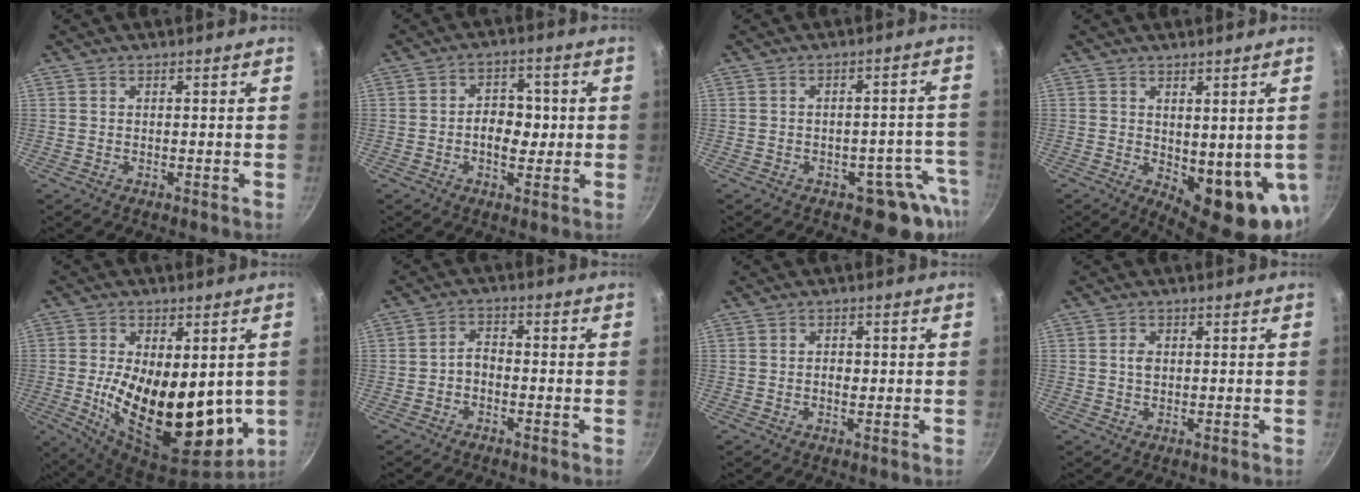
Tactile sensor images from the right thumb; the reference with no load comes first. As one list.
[{"total": 6.6, "force": [-0.4, 4.5, 4.8], "torque": [-0.044, 0.011, -0.011]}, {"total": 8.5, "force": [-5.0, 4.2, 5.5], "torque": [-0.036, 0.042, -0.058]}, {"total": 13.4, "force": [-3.5, 5.4, 11.8], "torque": [-0.130, -0.019, -0.027]}, {"total": 23.6, "force": [-2.6, 11.6, 20.4], "torque": [-0.301, -0.034, -0.006]}, {"total": 3.1, "force": [-1.2, 2.1, 2.1], "torque": [-0.027, 0.021, -0.031]}, {"total": 1.7, "force": [-0.1, 1.2, 1.3], "torque": [-0.013, 0.003, -0.004]}, {"total": 1.7, "force": [0.2, 1.2, 1.2], "torque": [-0.017, 0.001, 0.003]}]